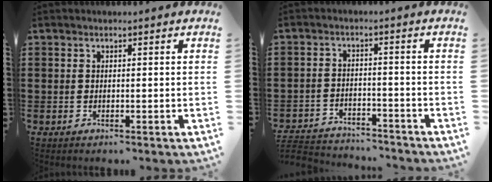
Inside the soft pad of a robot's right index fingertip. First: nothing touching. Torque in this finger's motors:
{"motor_torque": [-1.20, 0.94, -1.05, -0.21]}